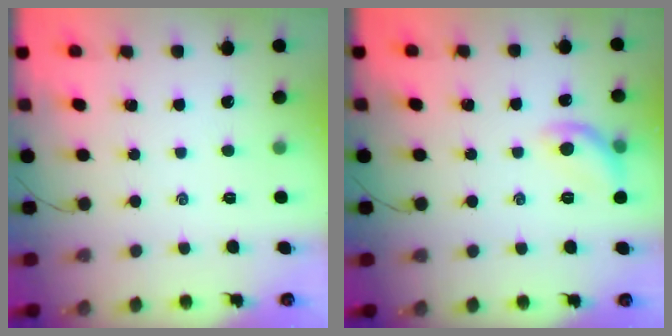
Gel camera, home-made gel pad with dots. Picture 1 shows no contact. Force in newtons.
{"total": 8.9, "press": 8.9, "slide": 0.6}